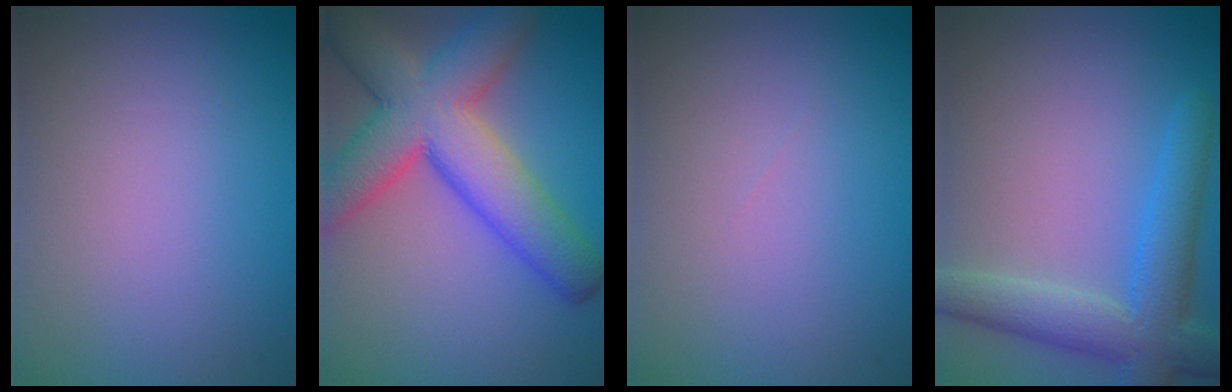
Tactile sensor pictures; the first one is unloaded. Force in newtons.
{"total": 9.8, "press": 9.8, "slide": 0.5}
{"total": 0.0}
{"total": 5.6, "press": 5.6, "slide": 0.2}